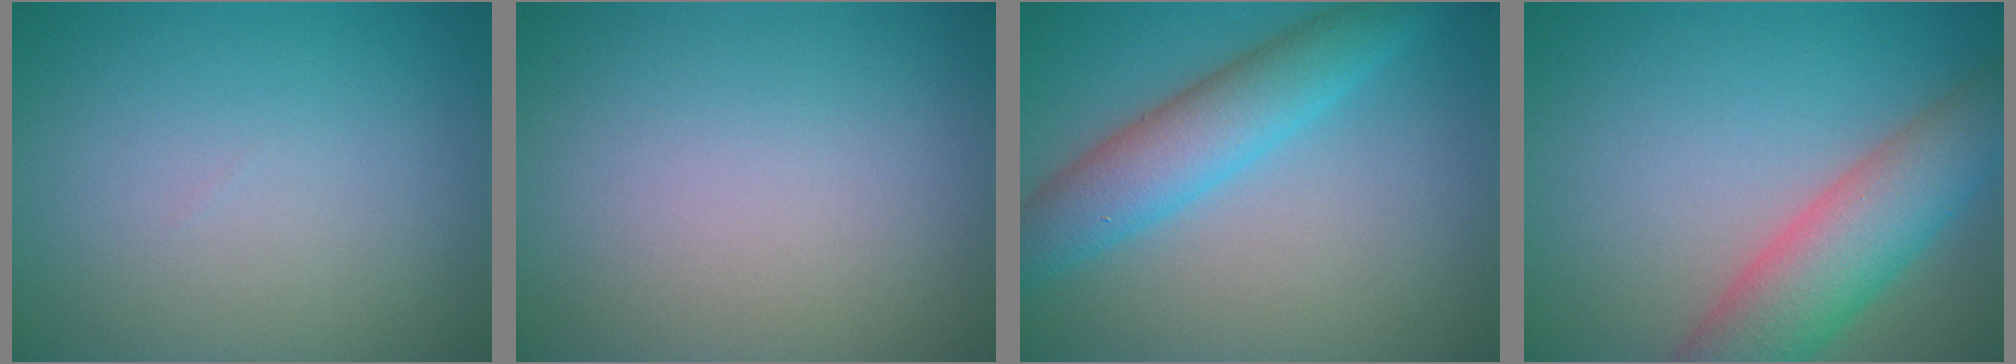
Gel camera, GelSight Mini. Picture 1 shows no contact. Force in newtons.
{"total": 0.0}
{"total": 5.3, "press": 5.3, "slide": 0.1}
{"total": 7.3, "press": 7.3, "slide": 0.4}